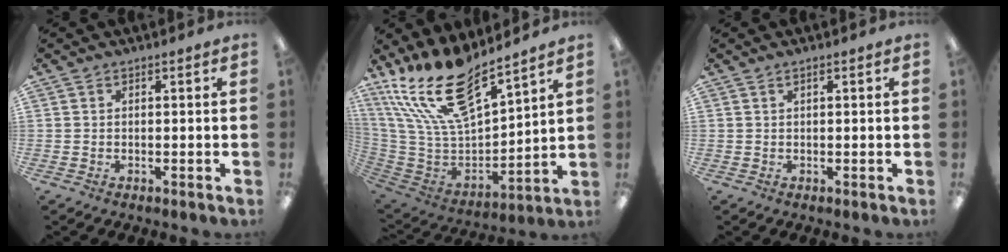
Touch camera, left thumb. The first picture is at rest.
{"total": 22.4, "force": [16.5, 8.2, 12.8], "torque": [-0.257, -0.108, 0.294]}
{"total": 0.8, "force": [0.4, 0.2, 0.6], "torque": [-0.012, 0.001, 0.008]}